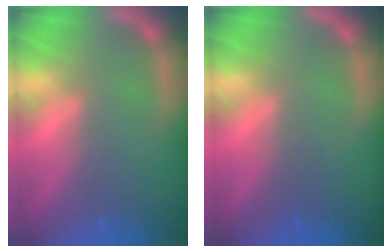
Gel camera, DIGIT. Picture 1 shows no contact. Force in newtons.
{"total": 1.0}